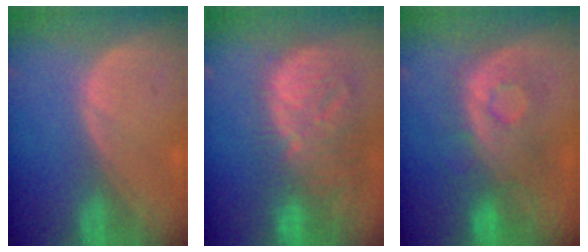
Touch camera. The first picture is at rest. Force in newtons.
{"total": 12.8, "press": 11.2, "slide": 6.3}
{"total": 8.3, "press": 8.3, "slide": 0.9}